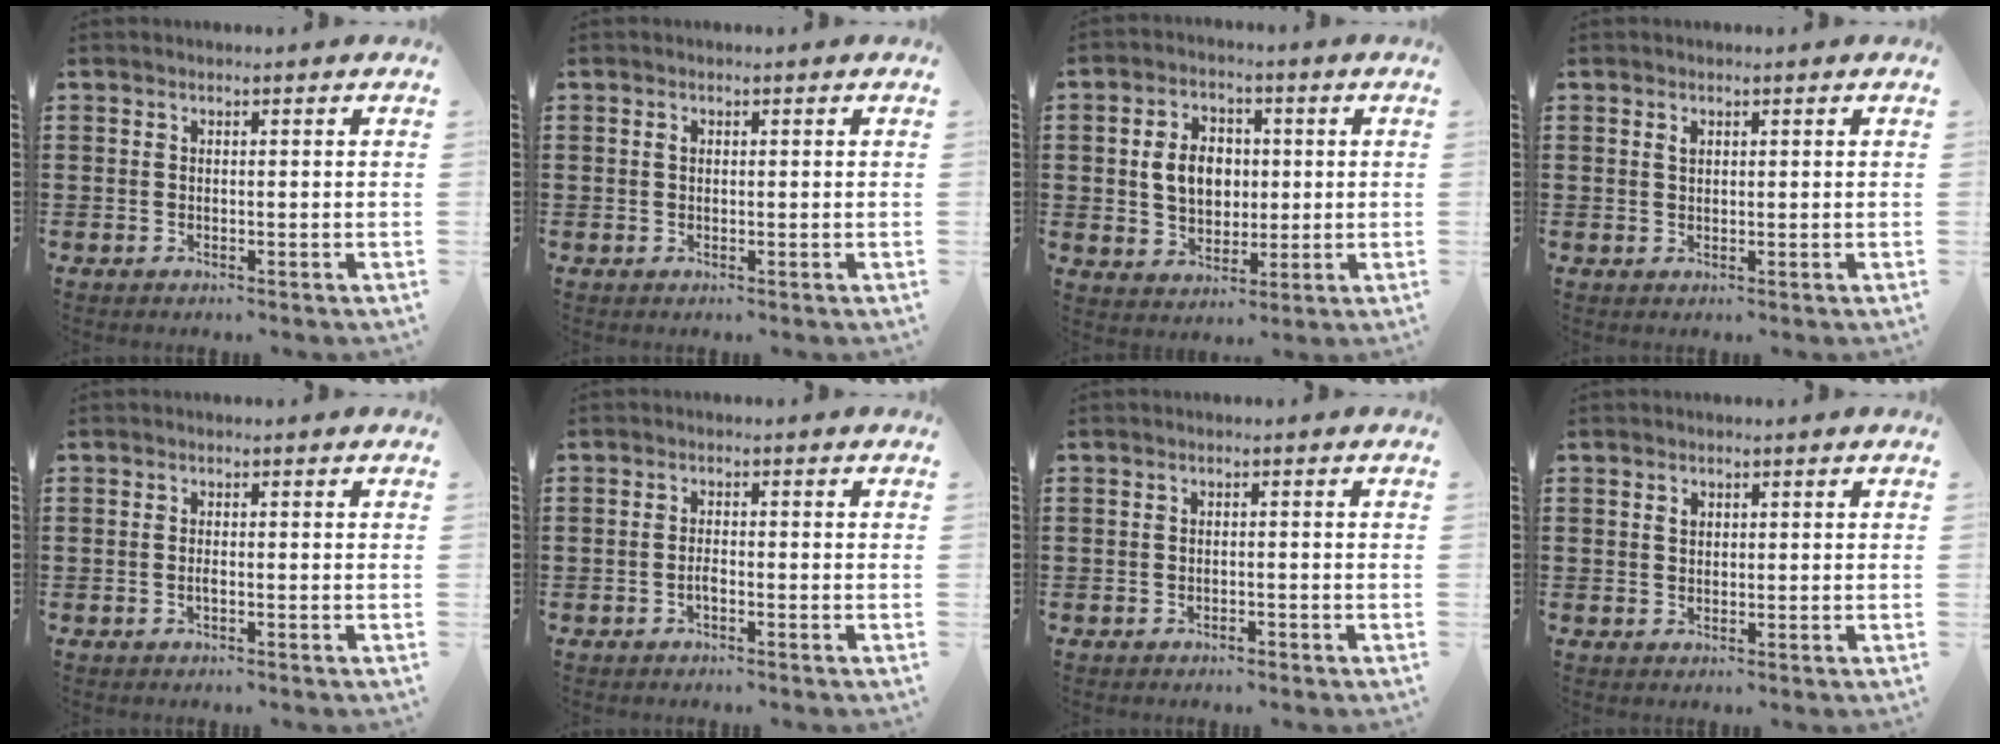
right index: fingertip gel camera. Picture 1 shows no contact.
{"total": 0.8, "force": [0.2, 0.5, 0.5], "torque": [-0.012, 0.003, 0.004]}
{"total": 6.9, "force": [0.5, 5.3, 4.4], "torque": [-0.097, 0.007, -0.001]}
{"total": 1.0, "force": [0.5, 0.6, 0.6], "torque": [-0.014, 0.003, 0.009]}
{"total": 0.7, "force": [-0.3, 0.0, 0.6], "torque": [-0.013, -0.008, -0.003]}
{"total": 1.2, "force": [-0.7, 0.3, 0.9], "torque": [-0.020, -0.004, -0.012]}
{"total": 0.8, "force": [-0.8, 0.0, 0.2], "torque": [-0.009, -0.006, -0.015]}
{"total": 1.2, "force": [0.5, 0.8, 0.6], "torque": [-0.013, 0.004, 0.010]}